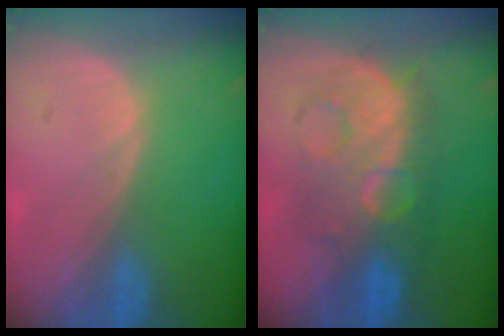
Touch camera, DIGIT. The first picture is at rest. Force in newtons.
{"total": 9.1, "press": 9.1, "slide": 0.4}